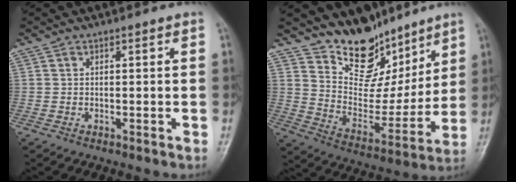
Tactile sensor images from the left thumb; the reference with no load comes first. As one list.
[{"total": 15.4, "force": [12.1, 8.1, 5.0], "torque": [-0.022, -0.080, 0.217]}]